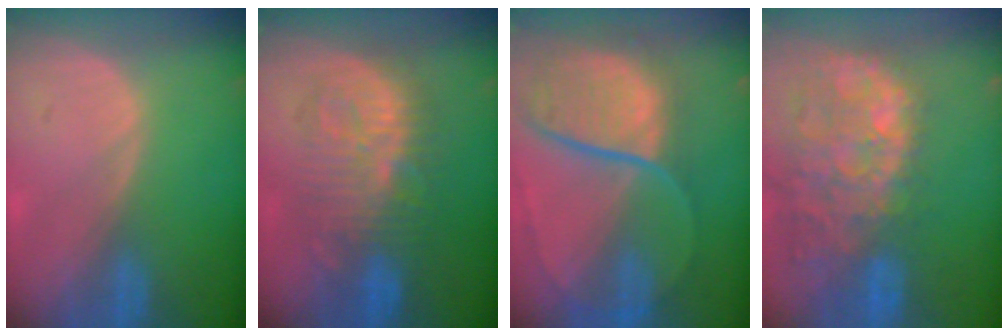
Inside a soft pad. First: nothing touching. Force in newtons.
{"total": 9.5, "press": 9.4, "slide": 0.8}
{"total": 11.4, "press": 9.4, "slide": 6.4}
{"total": 14.7, "press": 11.9, "slide": 8.7}